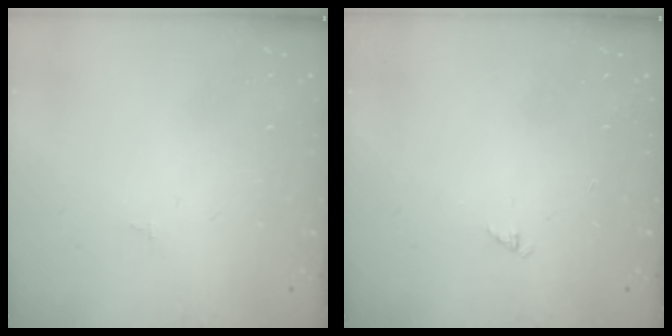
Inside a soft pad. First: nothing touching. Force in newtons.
{"total": 1.3, "press": 1.2, "slide": 0.3}